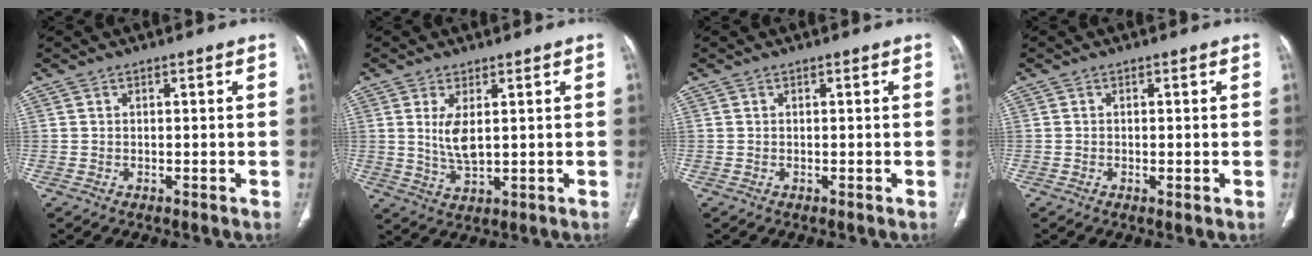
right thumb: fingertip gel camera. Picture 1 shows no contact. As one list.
[{"total": 5.4, "force": [1.2, 2.2, 4.8], "torque": [-0.096, -0.016, 0.035]}, {"total": 0.0}, {"total": 1.1, "force": [-0.3, 0.2, 1.0], "torque": [-0.020, -0.005, -0.003]}]